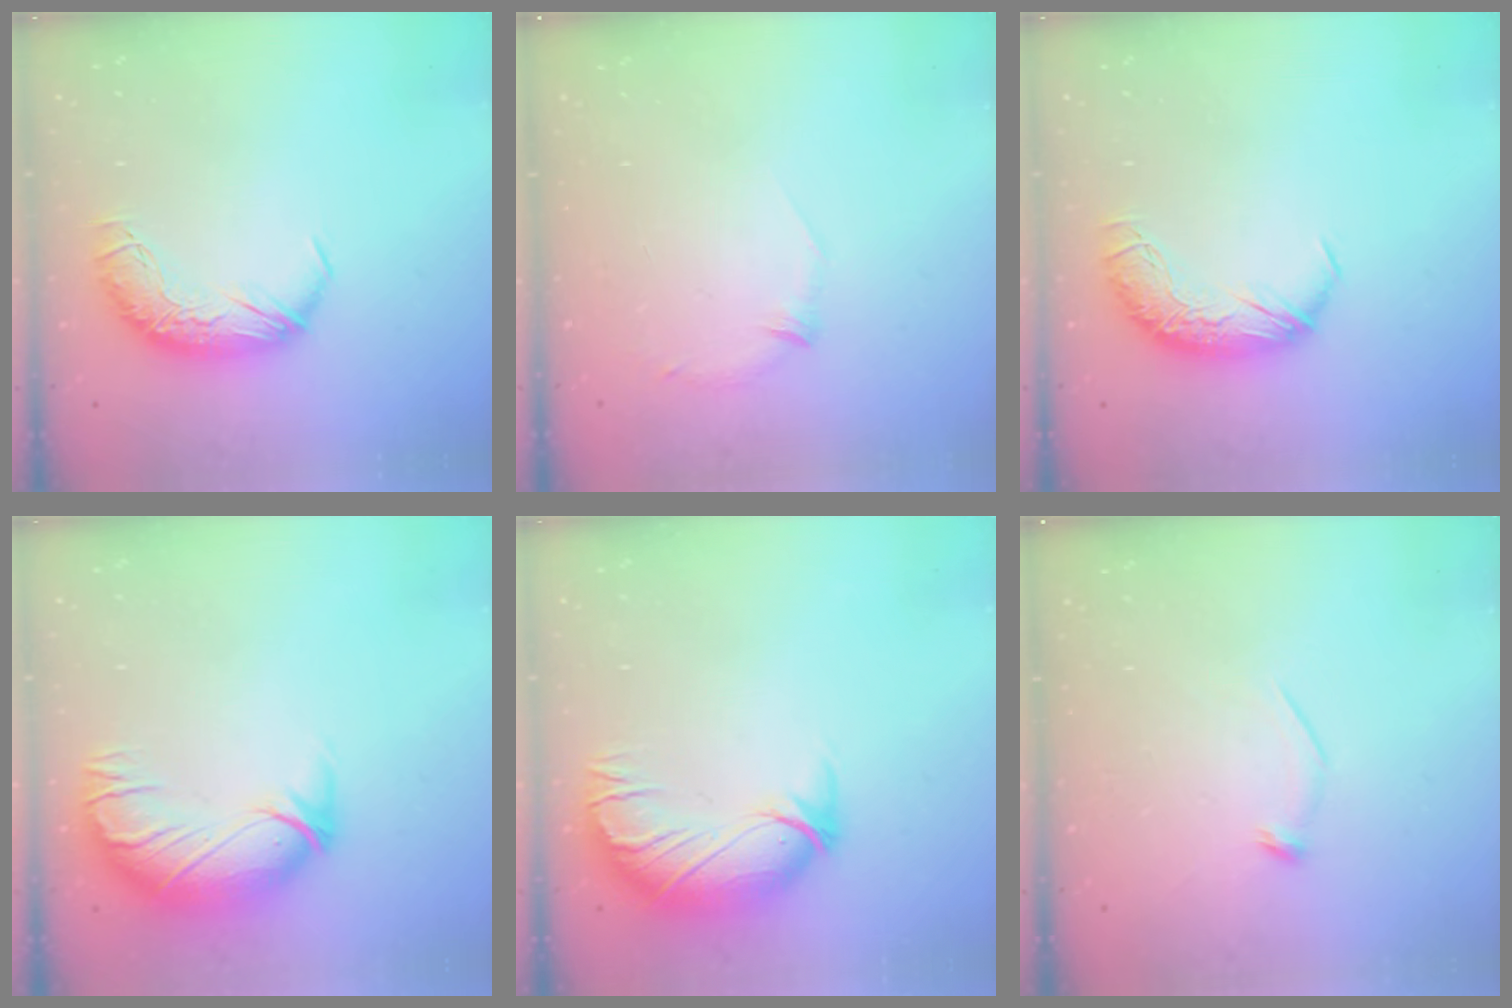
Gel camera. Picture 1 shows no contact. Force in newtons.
{"total": 7.5, "press": 7.4, "slide": 0.7}
{"total": 0.0}
{"total": 3.0, "press": 0.3, "slide": 3.0}
{"total": 2.5, "press": 1.3, "slide": 2.1}
{"total": 7.9, "press": 7.9, "slide": 0.9}